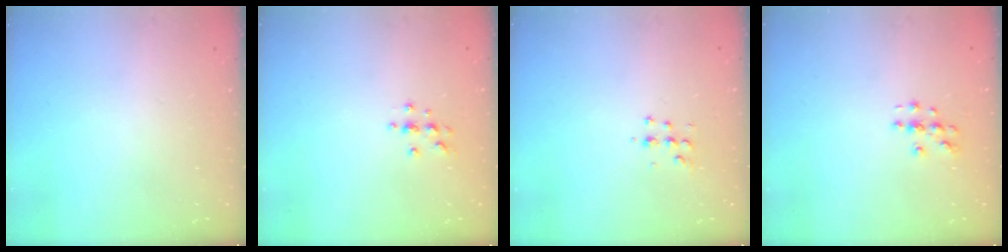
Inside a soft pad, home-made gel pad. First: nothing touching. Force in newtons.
{"total": 4.0, "press": 3.9, "slide": 0.5}
{"total": 5.4, "press": 5.3, "slide": 0.7}
{"total": 3.9, "press": 3.9, "slide": 0.5}